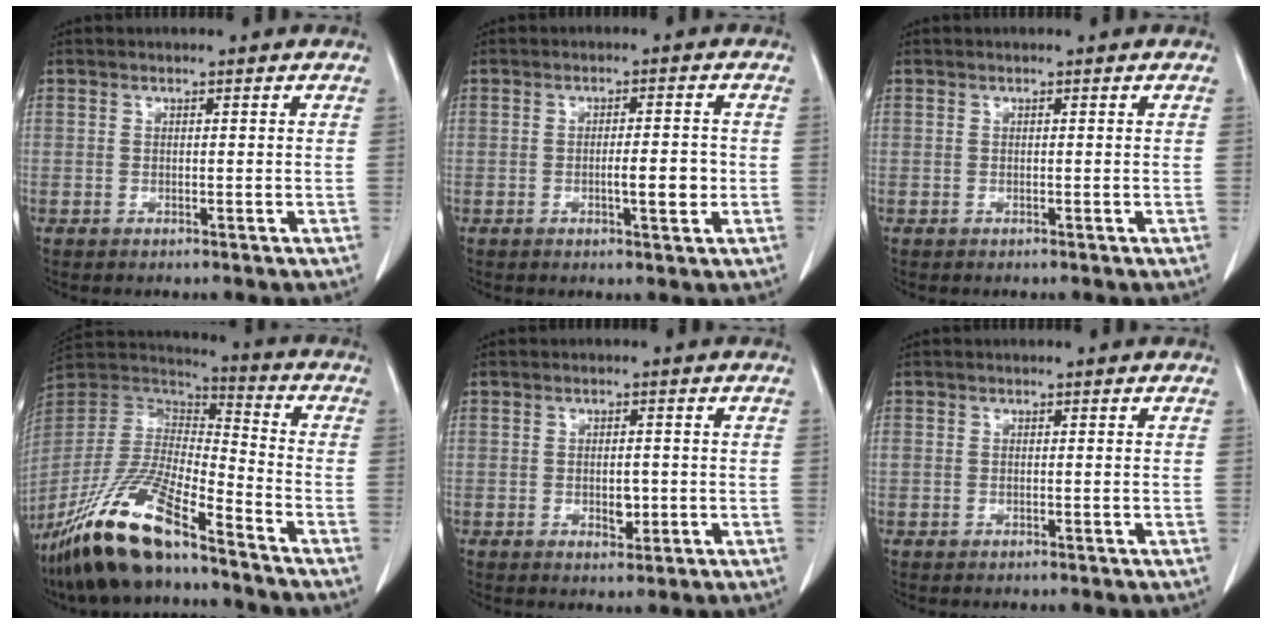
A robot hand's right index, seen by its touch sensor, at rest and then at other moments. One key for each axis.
{"total": 4.2, "fx": -0.8, "fy": 0.8, "fz": 4.0, "tx": -0.064, "ty": -0.001, "tz": -0.009}
{"total": 0.0}
{"total": 19.2, "fx": -13.7, "fy": 3.5, "fz": 12.9, "tx": -0.288, "ty": -0.032, "tz": -0.262}
{"total": 2.9, "fx": -0.5, "fy": 1.5, "fz": 2.4, "tx": -0.039, "ty": -0.001, "tz": -0.002}
{"total": 0.8, "fx": 0.0, "fy": 0.6, "fz": 0.5, "tx": -0.020, "ty": 0.011, "tz": 0.003}